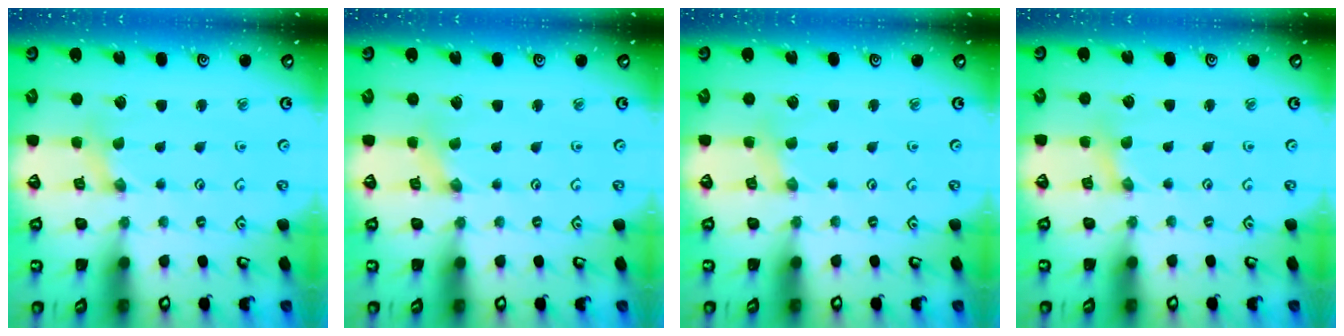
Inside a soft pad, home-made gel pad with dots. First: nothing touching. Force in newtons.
{"total": 0.0}
{"total": 1.5, "press": 1.4, "slide": 0.3}
{"total": 0.6, "press": 0.6, "slide": 0.1}